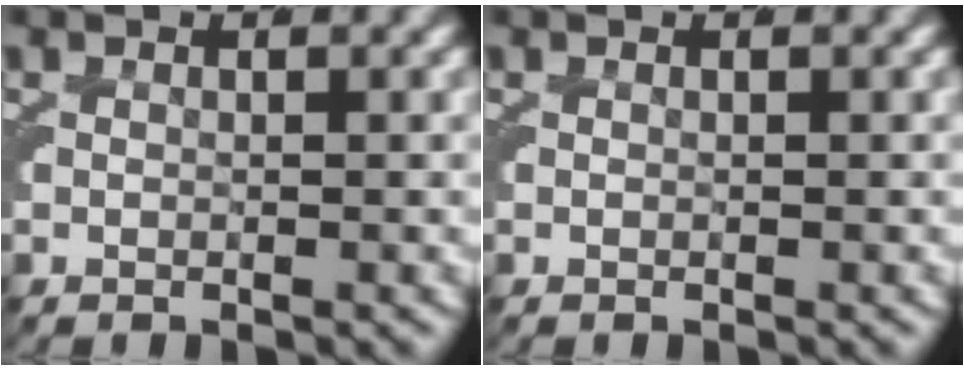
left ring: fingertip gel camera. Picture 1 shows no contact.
{"total": 0.0}